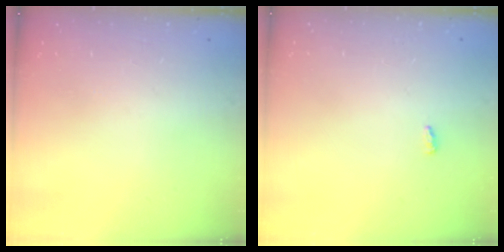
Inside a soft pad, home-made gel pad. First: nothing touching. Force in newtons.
{"total": 2.9, "press": 2.6, "slide": 1.3}